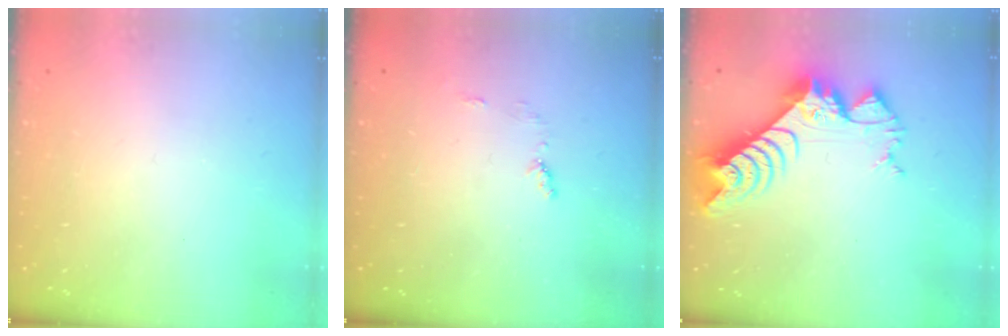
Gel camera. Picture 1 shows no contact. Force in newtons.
{"total": 4.3, "press": 4.2, "slide": 0.5}
{"total": 10.6, "press": 10.6, "slide": 0.9}